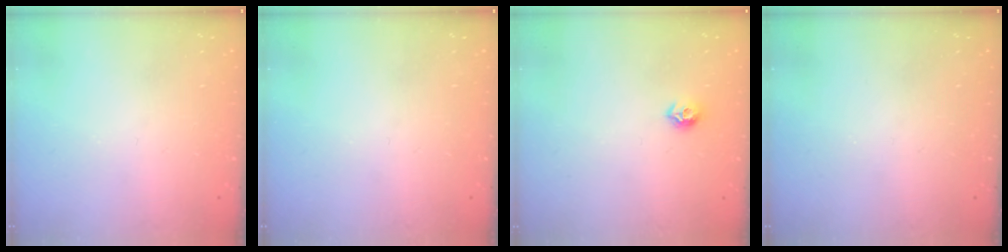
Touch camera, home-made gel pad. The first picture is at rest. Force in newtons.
{"total": 0.0}
{"total": 7.2, "press": 7.2, "slide": 1.0}
{"total": 0.0}